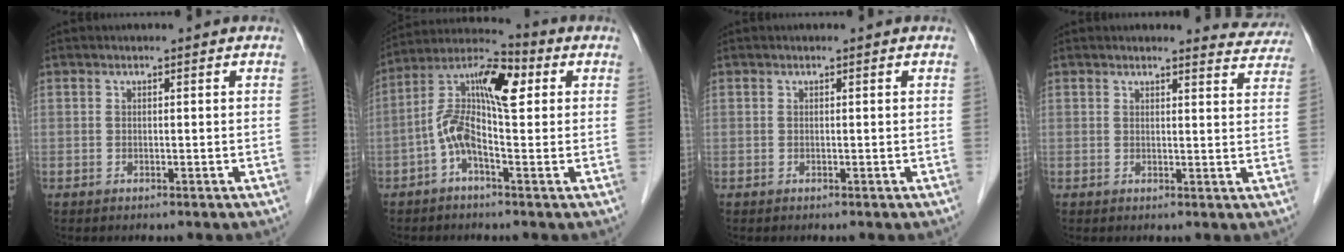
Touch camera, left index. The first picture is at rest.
{"total": 10.8, "force": [0.6, 2.9, 10.4], "torque": [-0.207, 0.044, 0.001]}
{"total": 0.0}
{"total": 4.7, "force": [4.6, 0.9, -0.3], "torque": [0.014, -0.025, 0.027]}